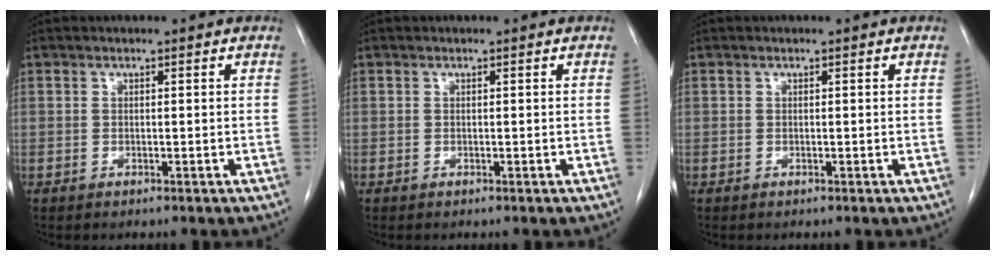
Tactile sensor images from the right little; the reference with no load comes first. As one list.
[{"total": 0.0}, {"total": 0.0}]